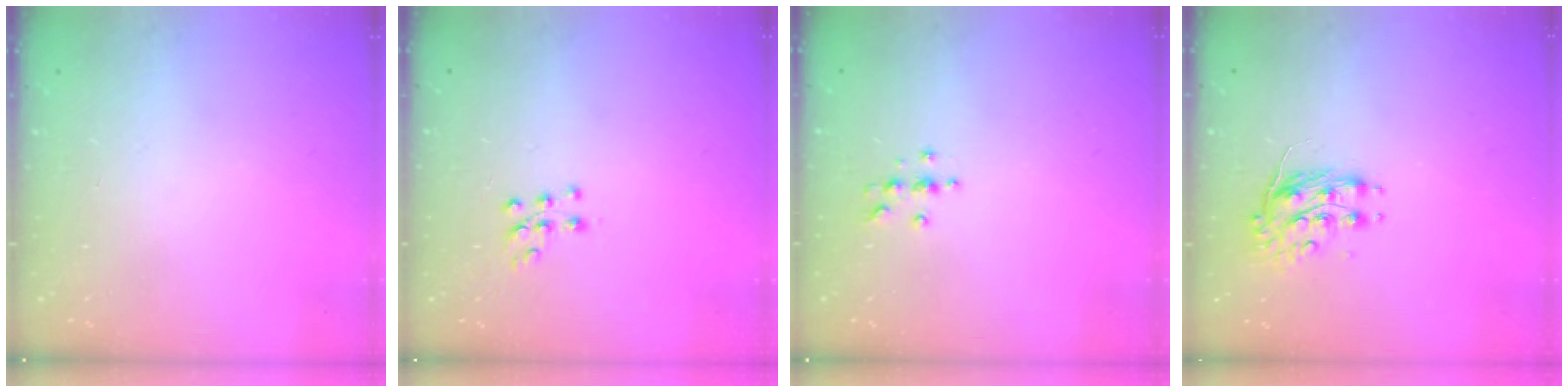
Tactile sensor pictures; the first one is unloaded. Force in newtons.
{"total": 6.9, "press": 6.8, "slide": 0.6}
{"total": 4.0, "press": 4.0, "slide": 0.5}
{"total": 8.0, "press": 8.0, "slide": 0.4}